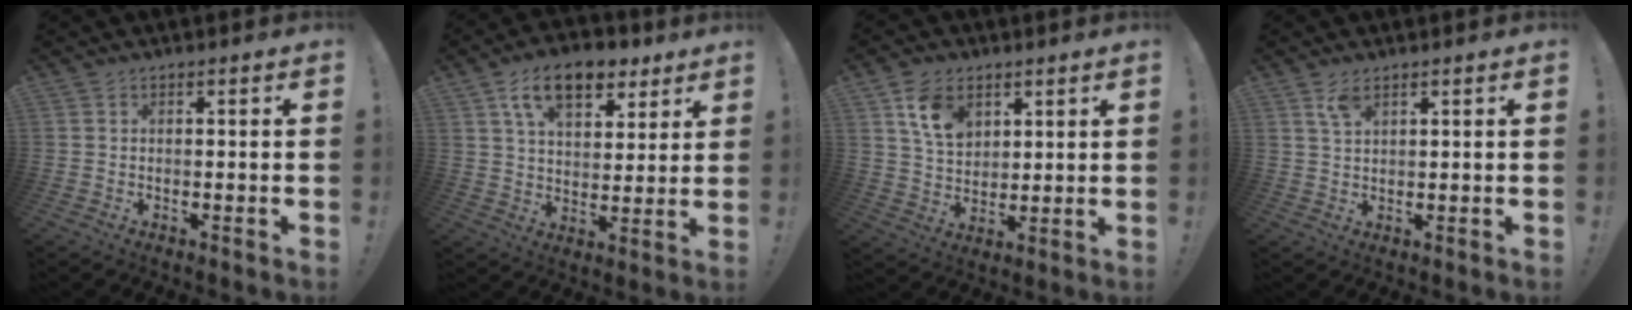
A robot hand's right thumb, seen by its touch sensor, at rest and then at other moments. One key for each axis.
{"total": 14.8, "fx": 8.3, "fy": 8.4, "fz": 8.9, "tx": -0.141, "ty": -0.030, "tz": 0.149}
{"total": 11.1, "fx": 5.7, "fy": 7.7, "fz": 5.6, "tx": -0.090, "ty": -0.017, "tz": 0.110}
{"total": 4.3, "fx": 2.7, "fy": 1.9, "fz": 2.7, "tx": -0.048, "ty": -0.009, "tz": 0.049}